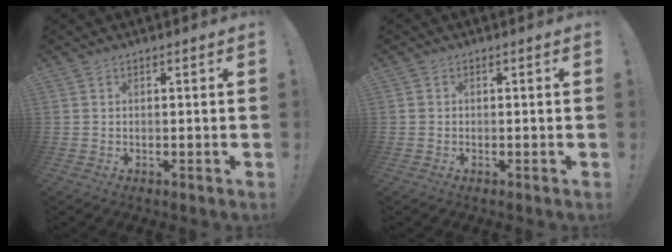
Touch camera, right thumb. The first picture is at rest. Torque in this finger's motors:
{"motor_torque": [0.00, -0.22, 0.08, 0.00, -0.03]}